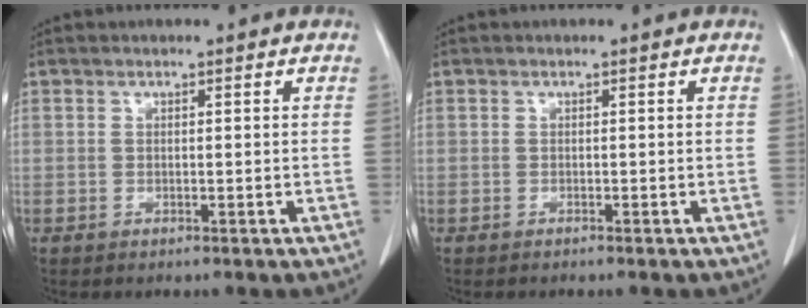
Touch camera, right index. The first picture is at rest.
{"total": 0.0}